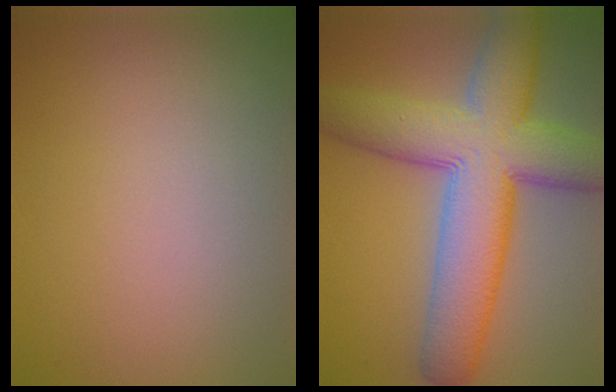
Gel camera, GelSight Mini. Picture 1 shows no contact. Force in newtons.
{"total": 11.3, "press": 11.2, "slide": 0.5}